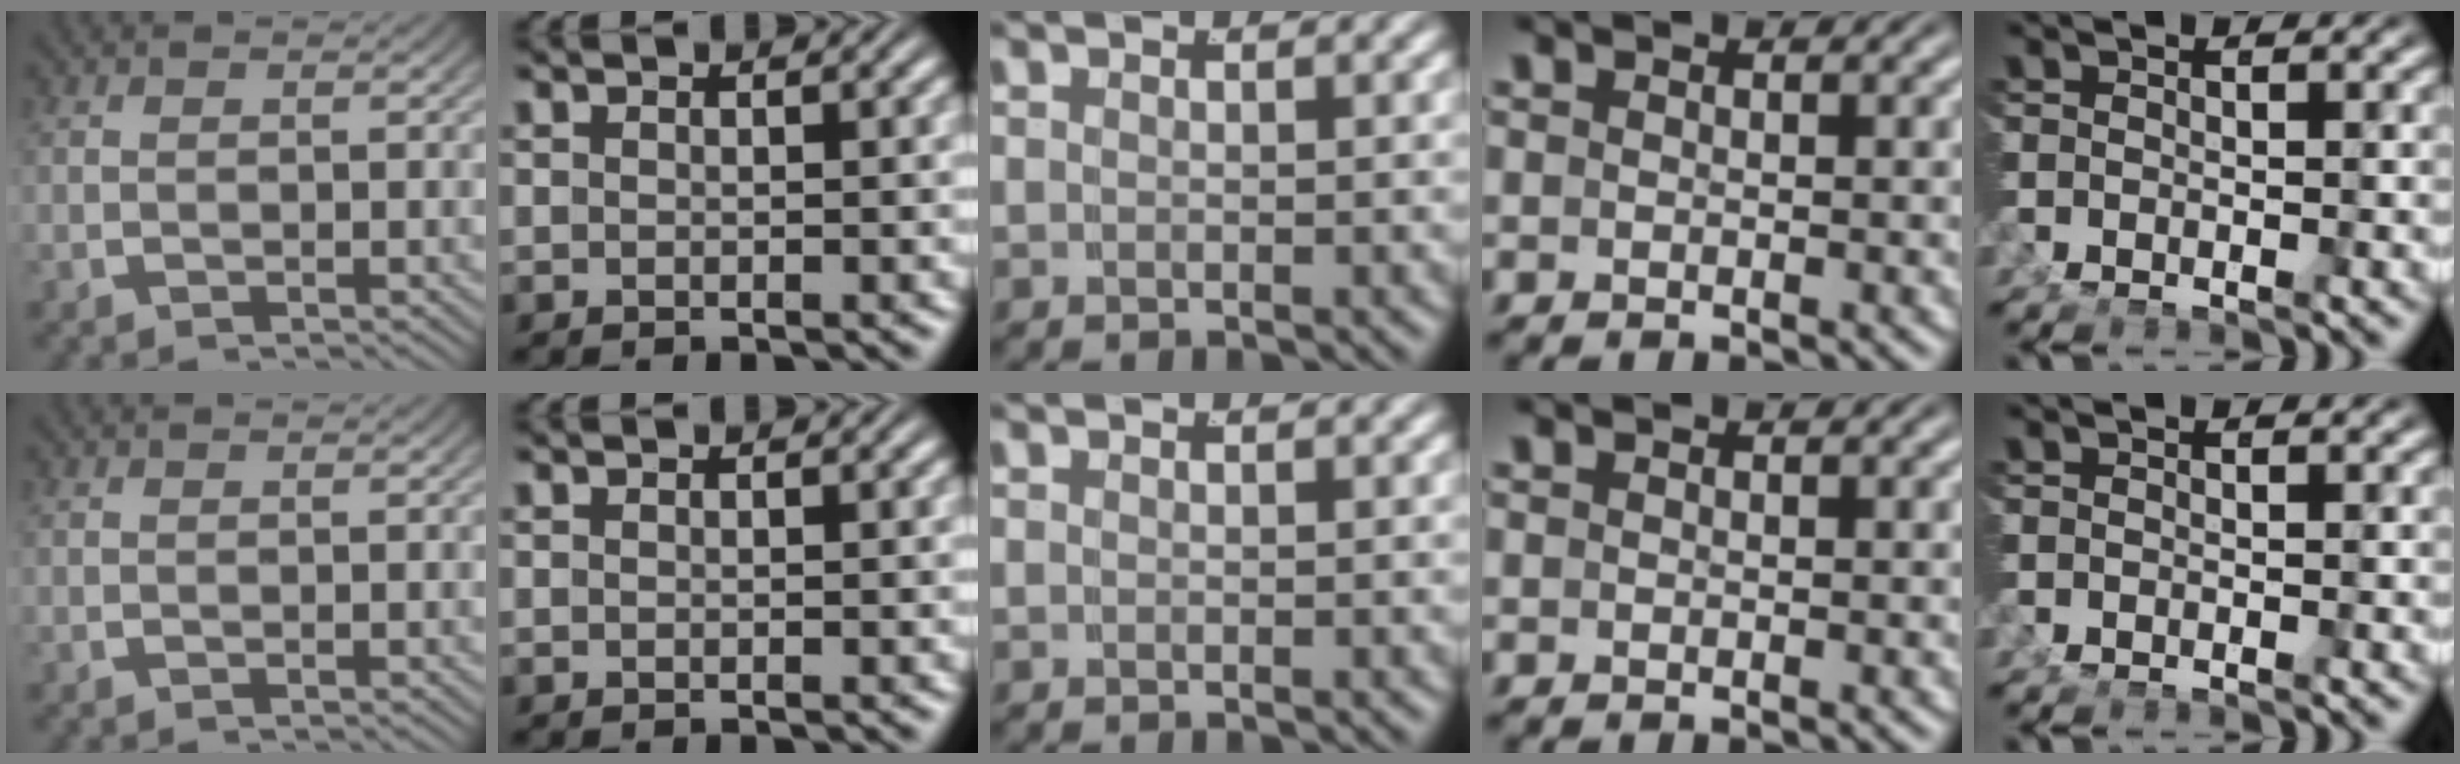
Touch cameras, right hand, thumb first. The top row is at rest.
{}